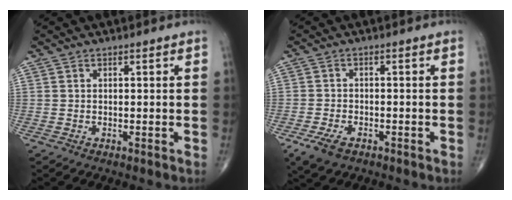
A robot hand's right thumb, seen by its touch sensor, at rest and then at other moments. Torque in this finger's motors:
{"motor_torque": [2.04, 1.88, 0.17, -0.42, 0.08]}